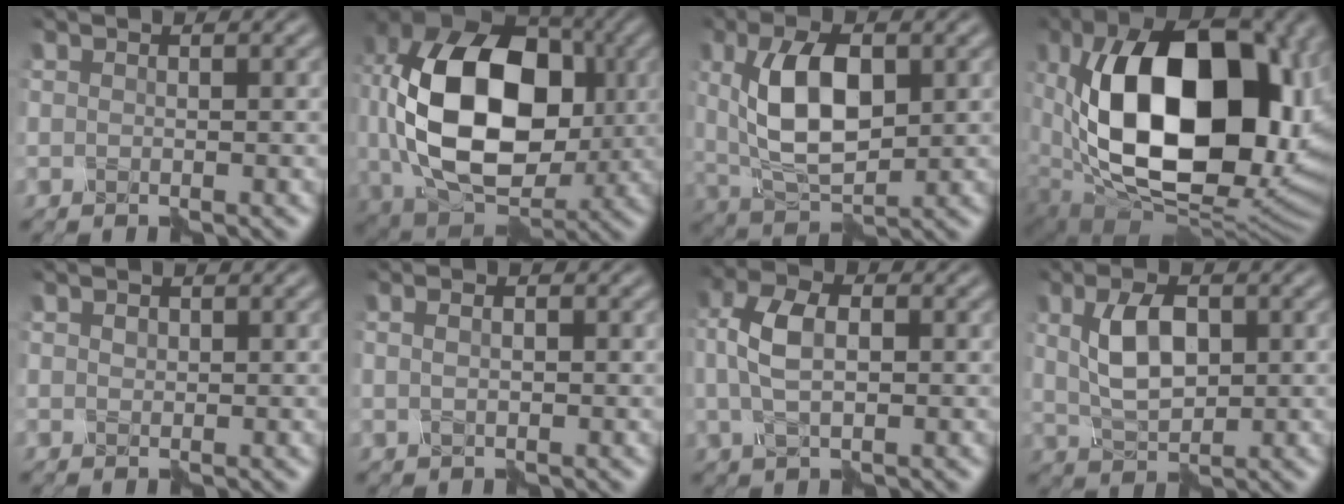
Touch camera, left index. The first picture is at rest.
{"total": 15.6, "force": [0.2, 10.6, 11.5], "torque": [-0.222, 0.003, 0.004]}
{"total": 8.0, "force": [1.1, 4.1, 6.8], "torque": [-0.127, 0.002, 0.019]}
{"total": 17.7, "force": [1.9, 11.3, 13.5], "torque": [-0.227, -0.020, 0.044]}
{"total": 0.6, "force": [0.2, 0.5, 0.3], "torque": [-0.004, -0.002, 0.005]}
{"total": 2.0, "force": [0.5, 1.1, 1.6], "torque": [-0.023, 0.007, 0.001]}
{"total": 4.8, "force": [0.1, 2.7, 3.9], "torque": [-0.079, 0.007, 0.001]}
{"total": 5.1, "force": [0.7, 2.8, 4.1], "torque": [-0.085, 0.003, 0.016]}